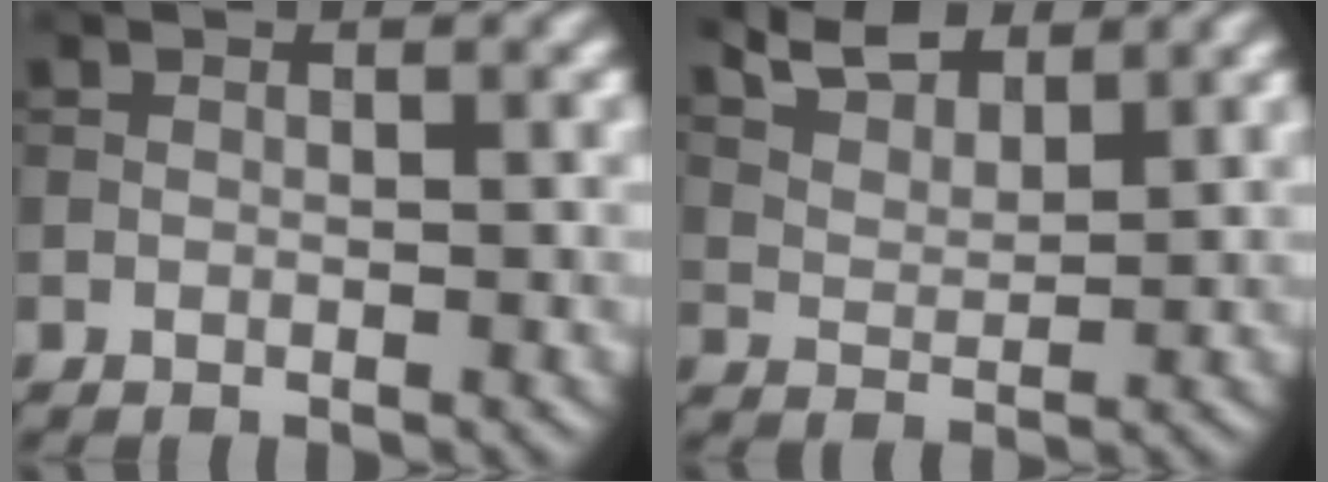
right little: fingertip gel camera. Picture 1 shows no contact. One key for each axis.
{"total": 4.6, "fx": 3.8, "fy": 1.7, "fz": 2.0, "tx": -0.047, "ty": -0.002, "tz": 0.074}